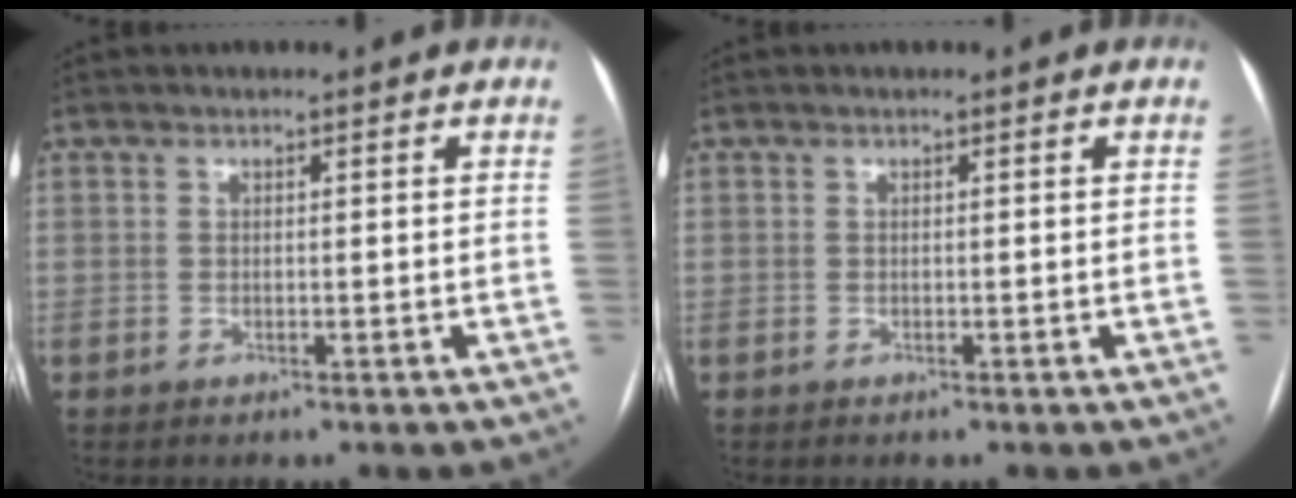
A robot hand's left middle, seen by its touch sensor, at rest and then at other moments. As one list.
[{"total": 0.0}]